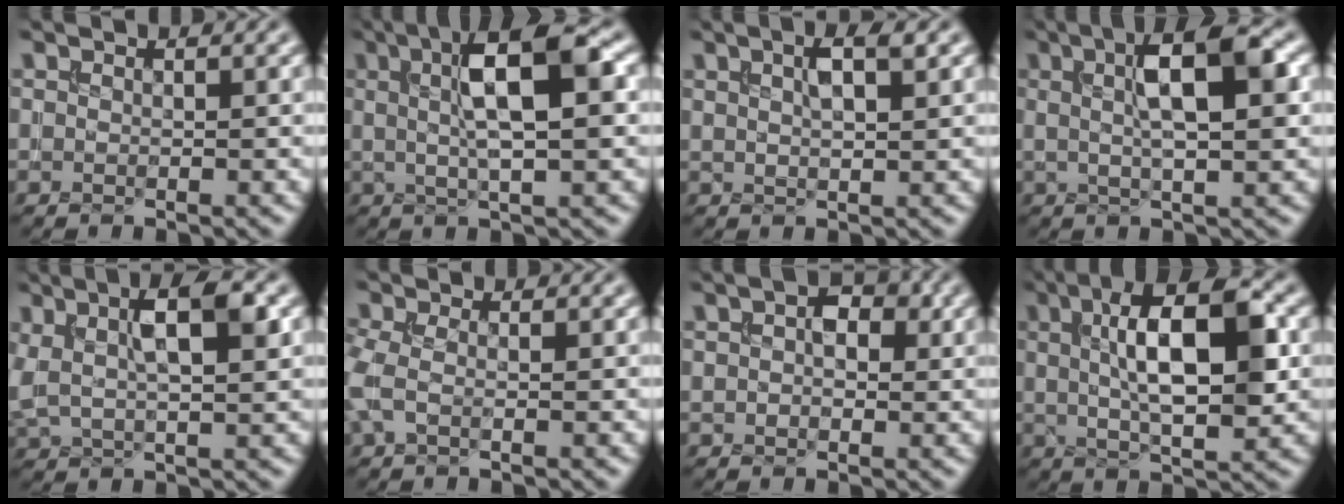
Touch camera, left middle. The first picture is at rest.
{"total": 8.0, "force": [1.8, 1.8, 7.5], "torque": [-0.116, 0.014, 0.024]}
{"total": 3.1, "force": [1.4, 0.8, 2.6], "torque": [-0.047, 0.007, 0.026]}
{"total": 7.1, "force": [1.7, 1.6, 6.7], "torque": [-0.098, 0.014, 0.023]}
{"total": 6.1, "force": [1.9, 2.3, 5.4], "torque": [-0.103, 0.008, 0.033]}
{"total": 2.4, "force": [-0.2, 1.3, 2.0], "torque": [-0.063, 0.003, -0.012]}
{"total": 2.9, "force": [0.8, 1.8, 2.2], "torque": [-0.036, 0.006, 0.010]}
{"total": 9.8, "force": [1.8, 3.3, 9.0], "torque": [-0.135, 0.012, 0.022]}